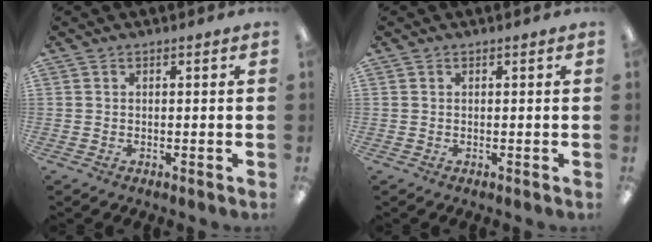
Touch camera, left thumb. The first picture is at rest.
{"total": 0.0}